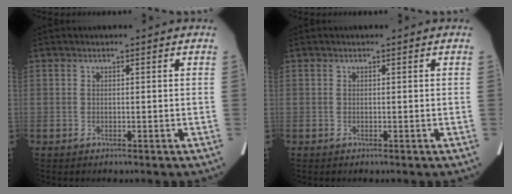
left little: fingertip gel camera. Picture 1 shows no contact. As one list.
[{"total": 0.0}]